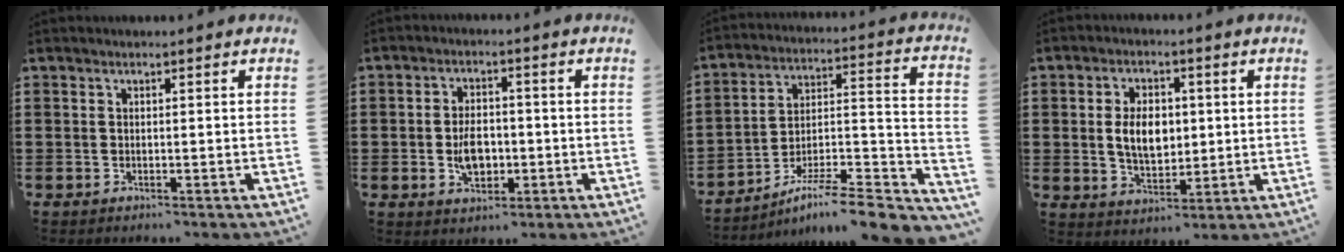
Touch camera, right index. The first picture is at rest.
{"total": 5.2, "force": [-0.9, 3.3, 3.9], "torque": [-0.072, 0.002, -0.018]}
{"total": 7.5, "force": [-5.9, 0.5, 4.6], "torque": [-0.068, -0.002, -0.117]}
{"total": 6.6, "force": [0.5, 4.3, 5.1], "torque": [-0.097, 0.006, 0.001]}